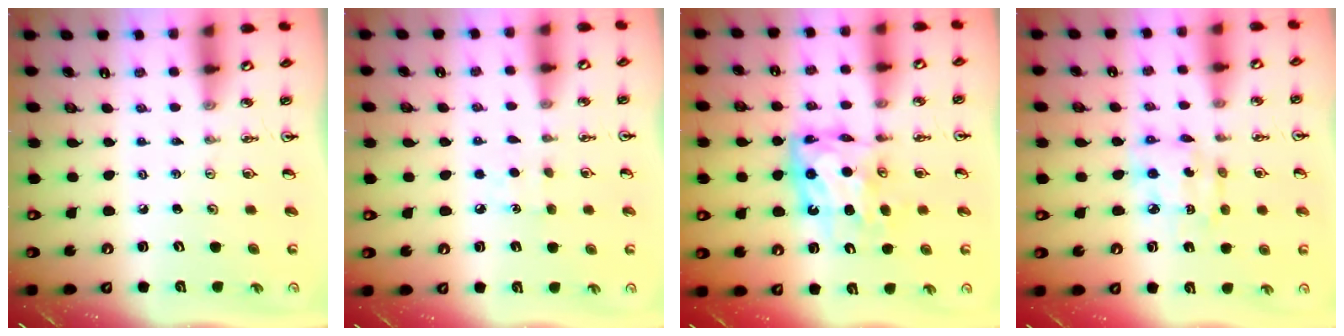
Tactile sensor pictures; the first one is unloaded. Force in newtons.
{"total": 6.2, "press": 6.1, "slide": 0.7}
{"total": 11.3, "press": 11.3, "slide": 1.0}
{"total": 7.8, "press": 7.8, "slide": 0.7}